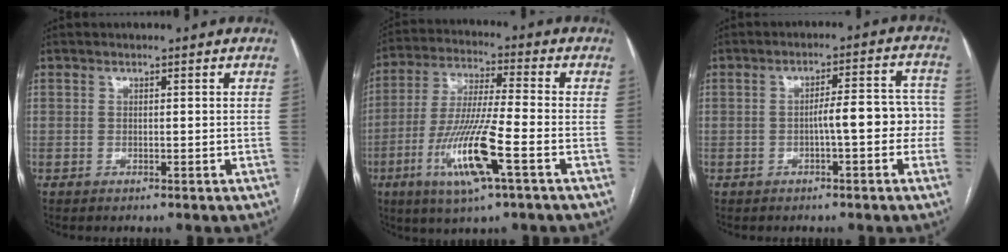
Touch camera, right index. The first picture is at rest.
{"total": 13.8, "force": [-5.3, 0.8, 12.7], "torque": [-0.260, -0.018, -0.097]}
{"total": 6.9, "force": [-1.4, 1.8, 6.5], "torque": [-0.082, 0.036, -0.018]}